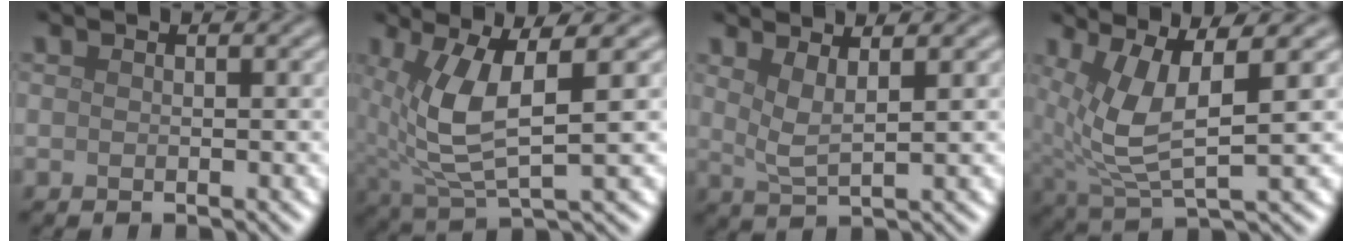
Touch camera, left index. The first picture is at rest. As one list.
[{"total": 6.7, "force": [1.3, 2.1, 6.3], "torque": [-0.143, -0.006, 0.029]}, {"total": 2.7, "force": [1.5, 0.6, 2.2], "torque": [-0.040, -0.006, 0.029]}, {"total": 6.5, "force": [1.8, 2.1, 5.8], "torque": [-0.132, -0.005, 0.039]}]